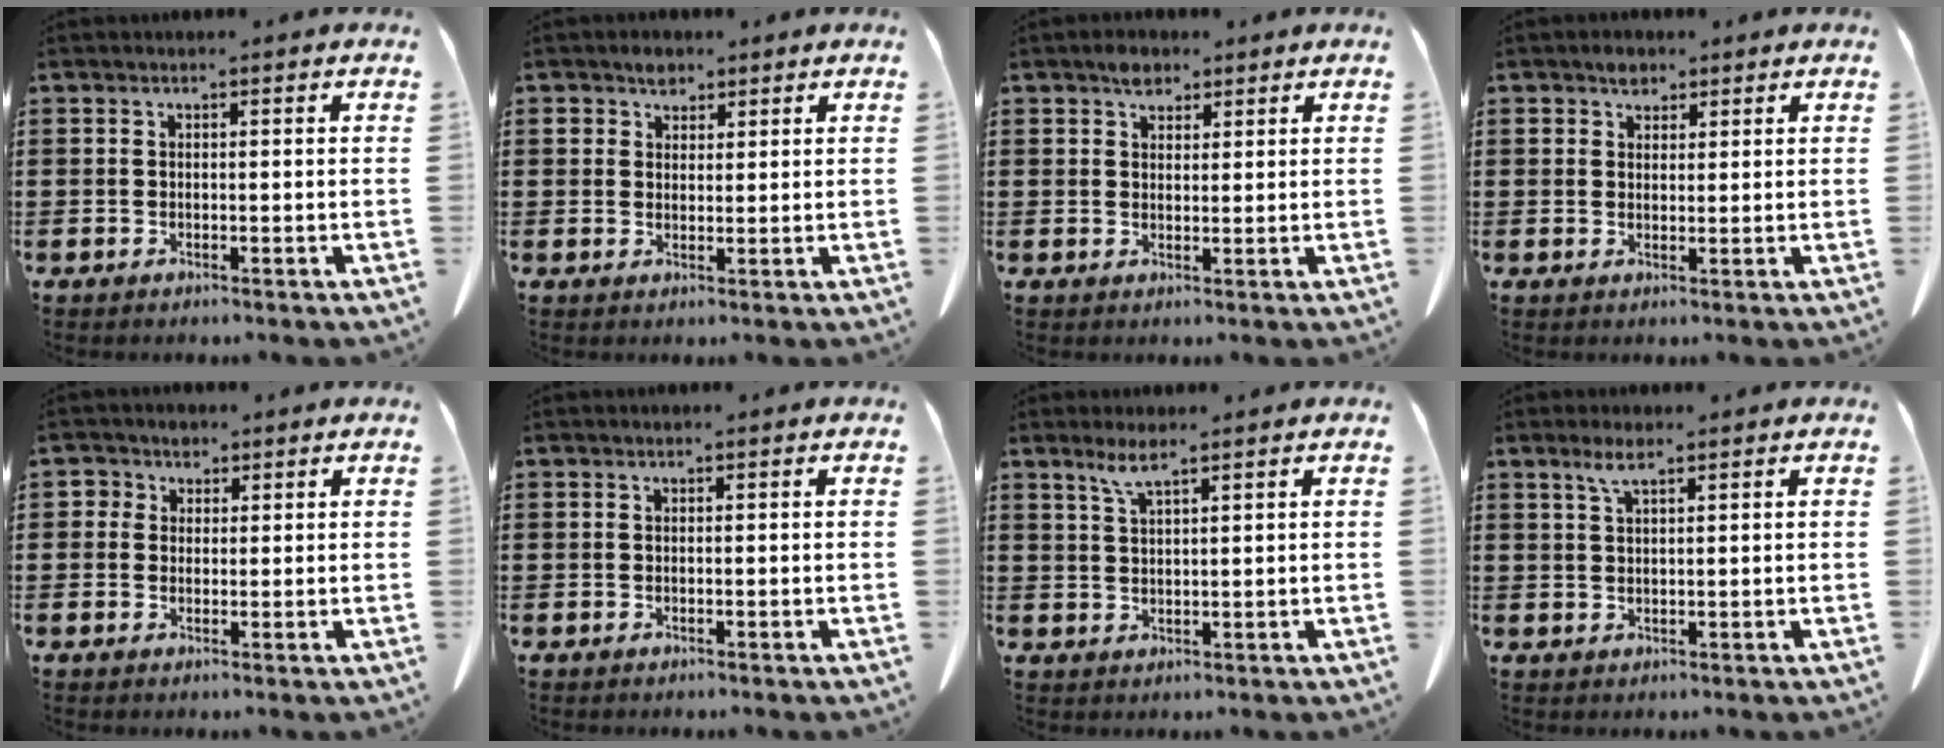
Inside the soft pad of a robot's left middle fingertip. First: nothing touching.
{"total": 2.5, "force": [1.9, 1.5, 0.6], "torque": [-0.009, 0.000, 0.035]}
{"total": 2.9, "force": [2.2, 1.5, 1.1], "torque": [-0.018, 0.001, 0.039]}
{"total": 2.4, "force": [1.8, 1.3, 0.7], "torque": [-0.009, -0.001, 0.034]}
{"total": 2.4, "force": [1.3, 2.0, 0.5], "torque": [-0.011, 0.006, 0.021]}
{"total": 0.0}
{"total": 3.4, "force": [2.4, 0.3, 2.3], "torque": [-0.052, 0.002, 0.044]}
{"total": 2.9, "force": [1.8, 0.5, 2.2], "torque": [-0.047, 0.003, 0.033]}